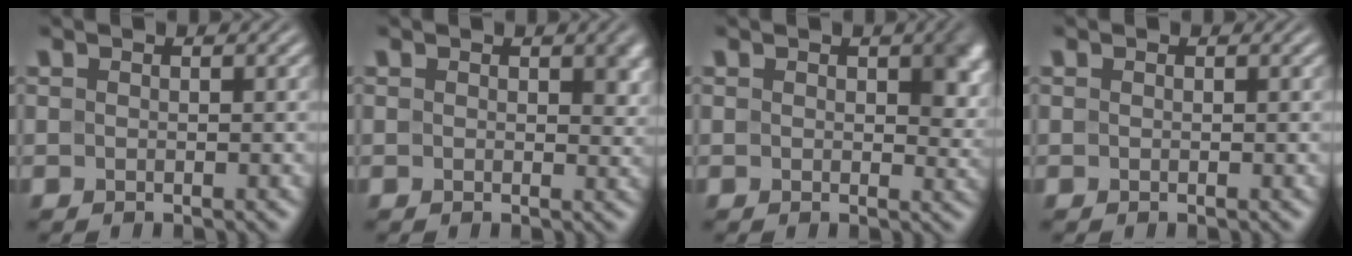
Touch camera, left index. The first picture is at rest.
{"total": 2.9, "force": [0.9, 1.7, 2.2], "torque": [-0.023, -0.001, 0.012]}
{"total": 4.2, "force": [1.1, 2.3, 3.3], "torque": [-0.036, -0.002, 0.016]}
{"total": 0.0}